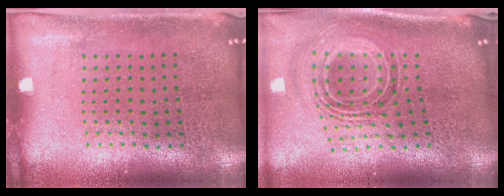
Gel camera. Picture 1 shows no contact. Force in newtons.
{"total": 1.7, "press": 1.3, "slide": 1.1}